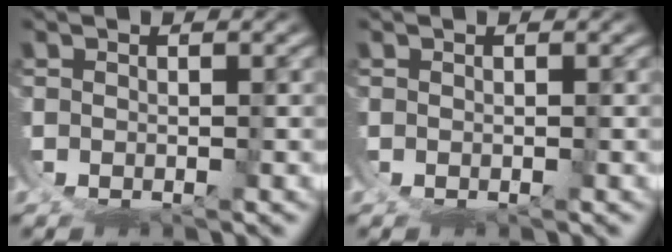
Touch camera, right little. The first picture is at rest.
{"total": 0.0}